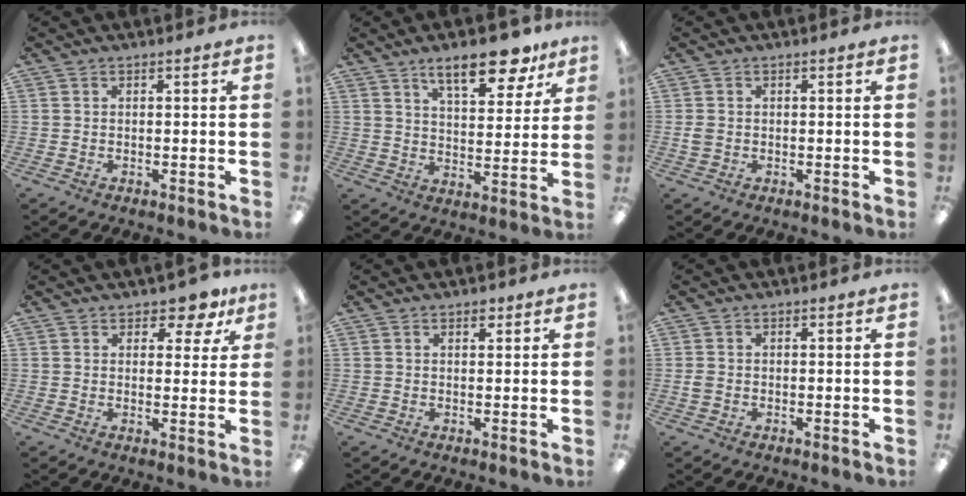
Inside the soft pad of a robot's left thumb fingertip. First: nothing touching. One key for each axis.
{"total": 13.6, "fx": 9.5, "fy": 5.1, "fz": 8.3, "tx": -0.113, "ty": -0.045, "tz": 0.158}
{"total": 1.7, "fx": -0.2, "fy": 1.4, "fz": 0.9, "tx": -0.015, "ty": 0.005, "tz": -0.004}
{"total": 5.6, "fx": 4.0, "fy": 3.0, "fz": 2.5, "tx": -0.022, "ty": -0.024, "tz": 0.066}
{"total": 1.6, "fx": 1.2, "fy": 0.9, "fz": 0.7, "tx": 0.000, "ty": -0.006, "tz": 0.018}
{"total": 1.3, "fx": -0.2, "fy": 1.1, "fz": 0.7, "tx": -0.012, "ty": 0.004, "tz": -0.005}